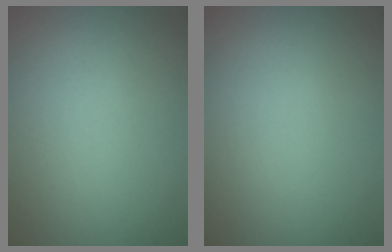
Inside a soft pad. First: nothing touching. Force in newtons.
{"total": 0.0}